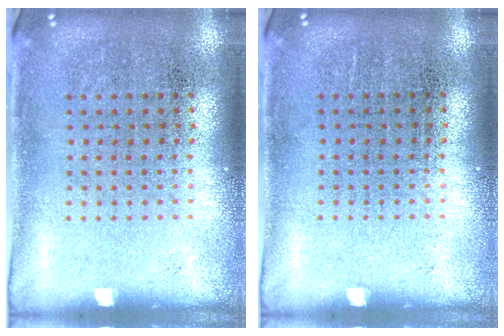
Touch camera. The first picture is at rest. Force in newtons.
{"total": 0.0}